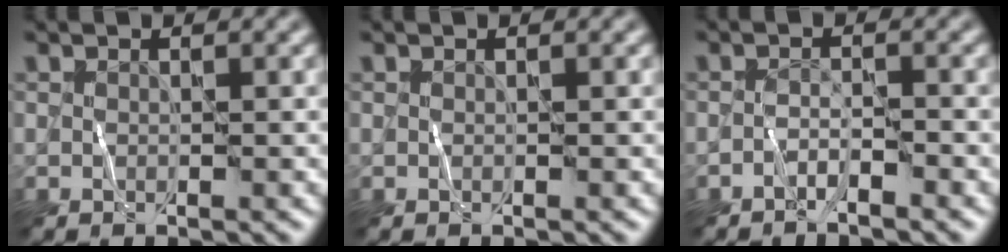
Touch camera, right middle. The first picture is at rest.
{"total": 0.0}
{"total": 1.2, "force": [-1.1, -0.1, 0.4], "torque": [-0.010, 0.004, -0.023]}